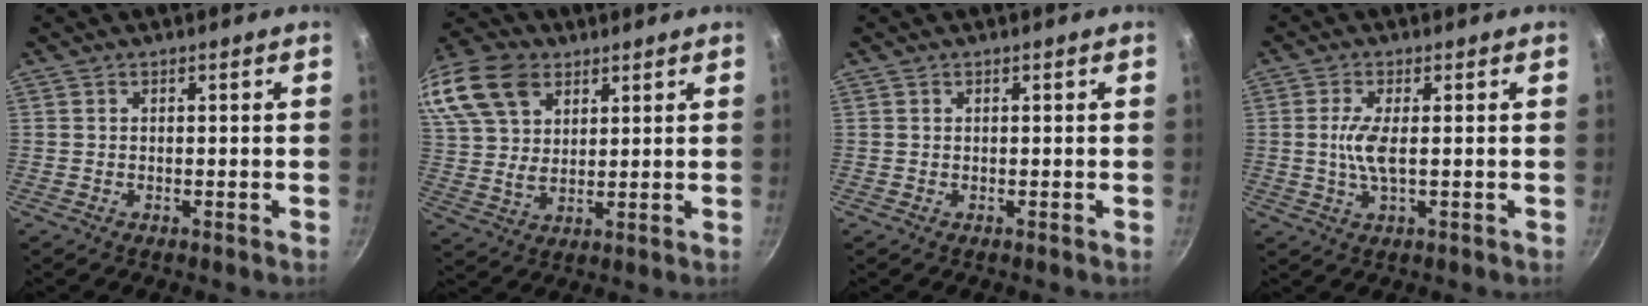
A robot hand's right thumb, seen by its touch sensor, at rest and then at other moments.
{"total": 21.2, "force": [10.9, 13.7, 11.9], "torque": [-0.274, 0.024, 0.207]}
{"total": 0.0}
{"total": 5.0, "force": [0.1, 1.3, 4.8], "torque": [-0.113, -0.001, 0.001]}